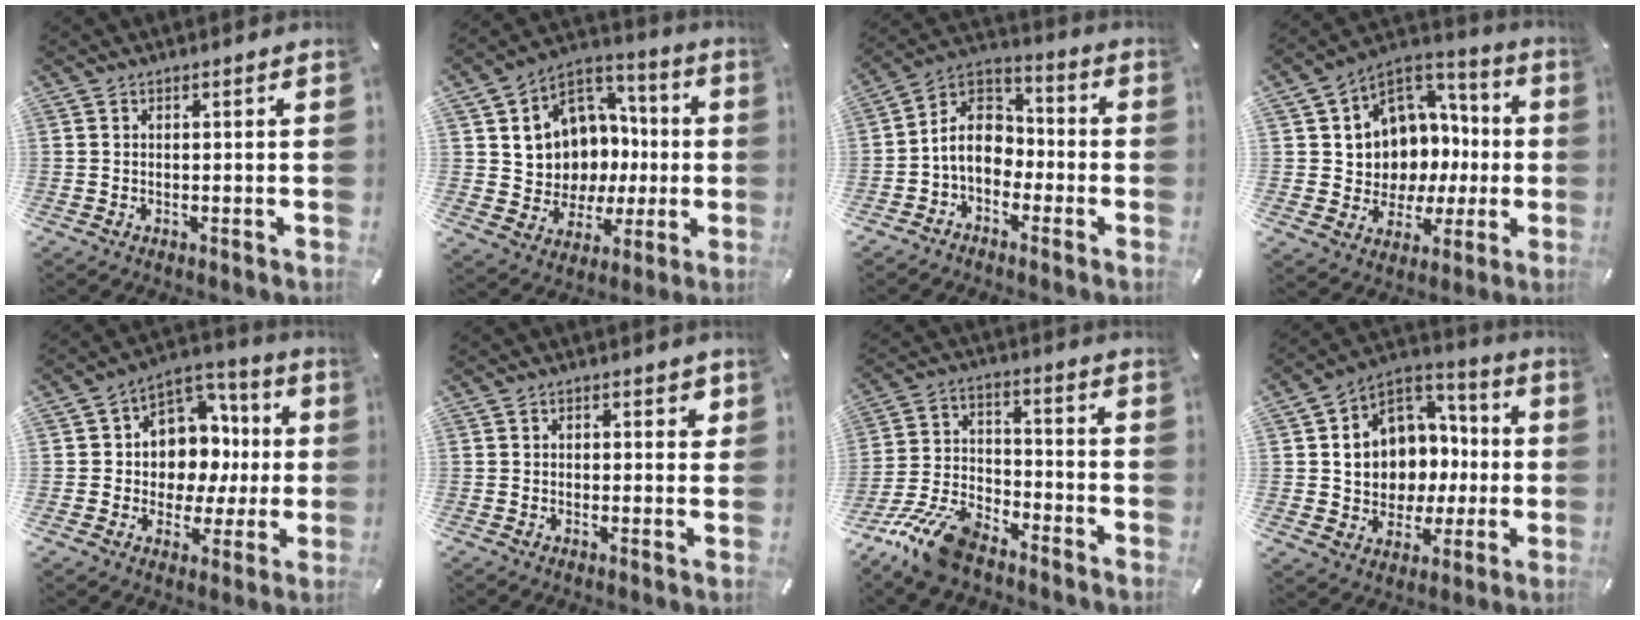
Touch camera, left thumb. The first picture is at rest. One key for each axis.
{"total": 10.9, "fx": 1.2, "fy": 10.7, "fz": 1.6, "tx": -0.022, "ty": -0.037, "tz": 0.042}
{"total": 9.8, "fx": -3.2, "fy": 7.9, "fz": 4.9, "tx": -0.119, "ty": 0.025, "tz": -0.061}
{"total": 9.7, "fx": 1.4, "fy": 9.5, "fz": 1.5, "tx": -0.020, "ty": -0.047, "tz": 0.040}
{"total": 11.1, "fx": 0.9, "fy": 10.4, "fz": 3.7, "tx": -0.044, "ty": -0.022, "tz": 0.026}
{"total": 2.1, "fx": 0.5, "fy": 1.5, "fz": 1.4, "tx": -0.013, "ty": 0.002, "tz": 0.002}
{"total": 13.3, "fx": -10.3, "fy": 5.0, "fz": 6.6, "tx": -0.135, "ty": 0.048, "tz": -0.193}
{"total": 11.5, "fx": 0.4, "fy": 10.9, "fz": 3.7, "tx": -0.061, "ty": -0.025, "tz": 0.018}